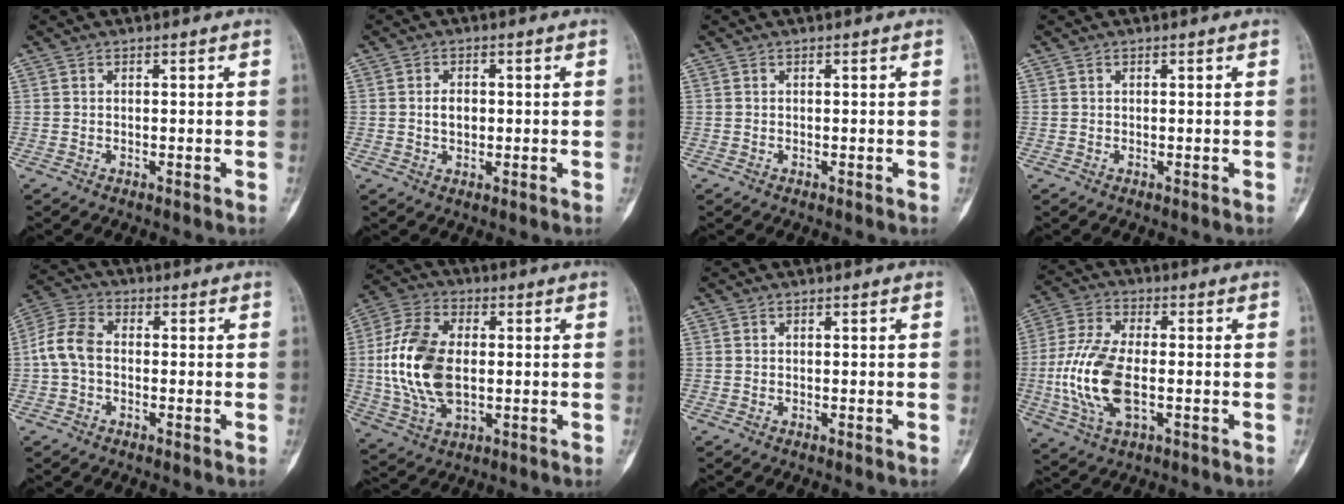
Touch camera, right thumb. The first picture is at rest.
{"total": 3.2, "force": [0.1, 2.2, 2.3], "torque": [-0.029, 0.003, 0.000]}
{"total": 0.0}
{"total": 0.0}
{"total": 7.2, "force": [-0.6, 4.9, 5.2], "torque": [-0.106, 0.021, -0.023]}
{"total": 15.8, "force": [0.2, 9.3, 12.8], "torque": [-0.260, 0.006, 0.005]}
{"total": 0.0}
{"total": 13.8, "force": [-2.1, 6.8, 11.8], "torque": [-0.257, 0.006, -0.040]}